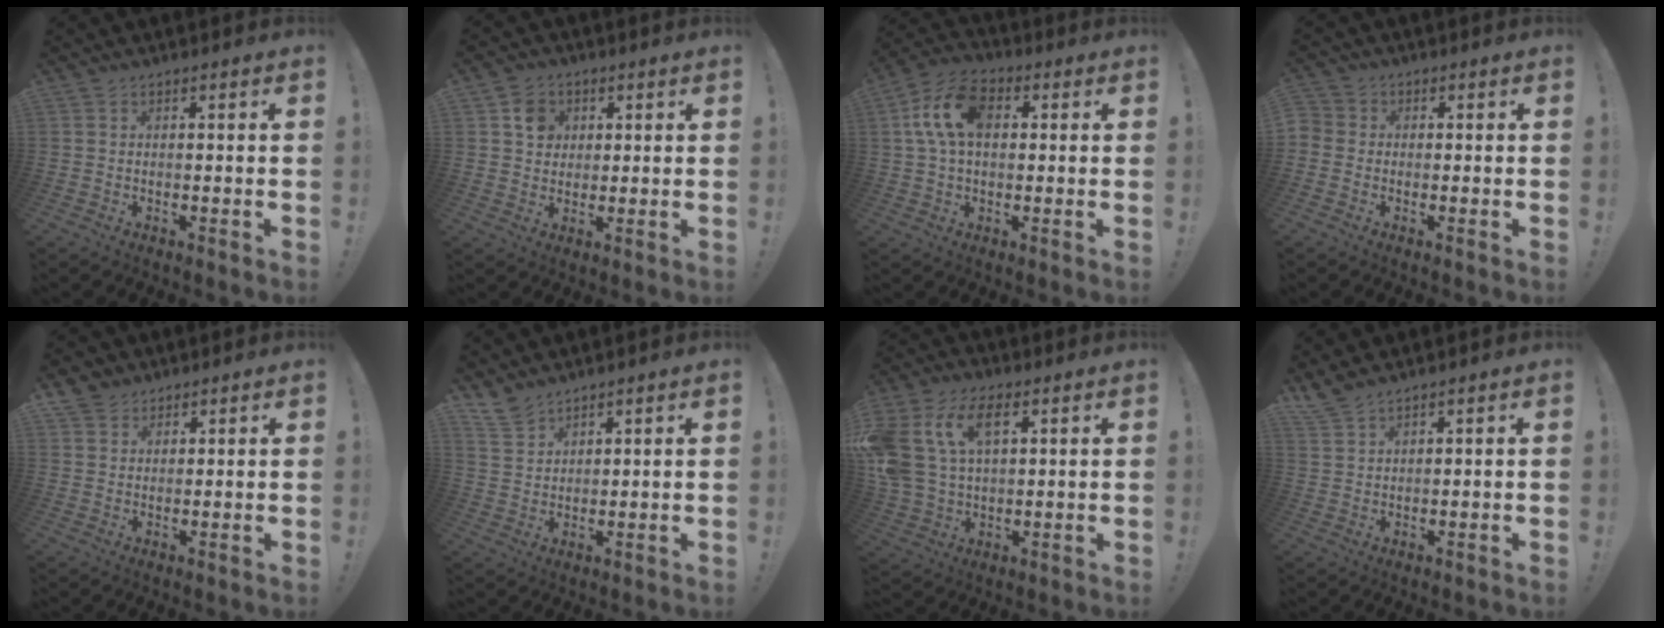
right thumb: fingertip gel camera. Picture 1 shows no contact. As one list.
[{"total": 6.8, "force": [2.3, 6.1, 1.8], "torque": [-0.017, -0.005, 0.044]}, {"total": 13.8, "force": [2.6, 8.8, 10.3], "torque": [-0.191, 0.015, 0.049]}, {"total": 2.9, "force": [-1.0, 2.4, 1.1], "torque": [-0.028, 0.009, -0.019]}, {"total": 4.0, "force": [3.1, 2.5, 0.4], "torque": [0.004, -0.022, 0.056]}, {"total": 6.7, "force": [5.6, 3.4, 1.6], "torque": [-0.032, -0.037, 0.108]}, {"total": 17.0, "force": [6.3, 11.0, 11.4], "torque": [-0.250, -0.013, 0.114]}, {"total": 3.9, "force": [3.5, 0.5, 1.6], "torque": [-0.036, -0.021, 0.068]}]